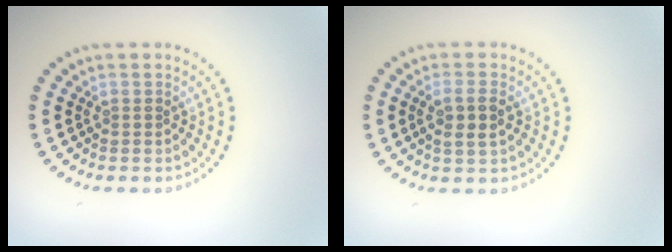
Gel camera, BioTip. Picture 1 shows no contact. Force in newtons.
{"total": 2.4, "press": 2.3, "slide": 0.8}